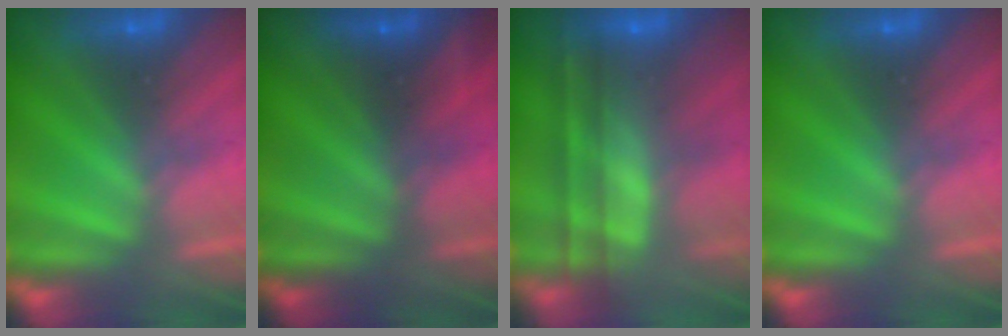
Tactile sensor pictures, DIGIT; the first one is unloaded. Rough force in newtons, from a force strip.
{"total": 2.4}
{"total": 9.0}
{"total": 0.0}